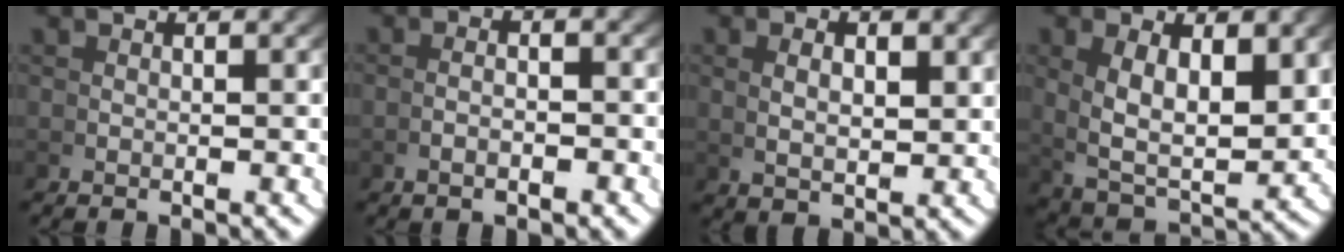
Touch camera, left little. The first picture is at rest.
{"total": 1.5, "force": [-0.9, 0.0, 1.1], "torque": [-0.013, 0.003, -0.018]}
{"total": 2.1, "force": [1.0, 0.4, 1.8], "torque": [-0.026, -0.004, 0.029]}
{"total": 7.2, "force": [1.4, 4.2, 5.7], "torque": [-0.118, -0.021, 0.033]}